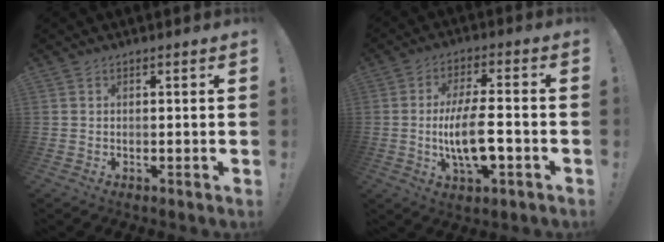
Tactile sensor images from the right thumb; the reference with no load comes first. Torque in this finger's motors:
{"motor_torque": [0.25, 0.81, 0.43, 0.55, 0.09]}